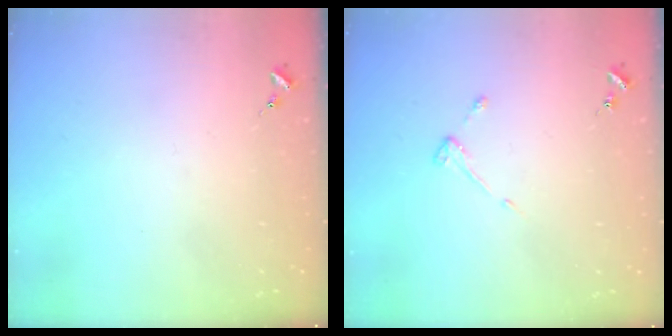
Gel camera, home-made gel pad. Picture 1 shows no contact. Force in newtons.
{"total": 3.0, "press": 3.0, "slide": 0.4}